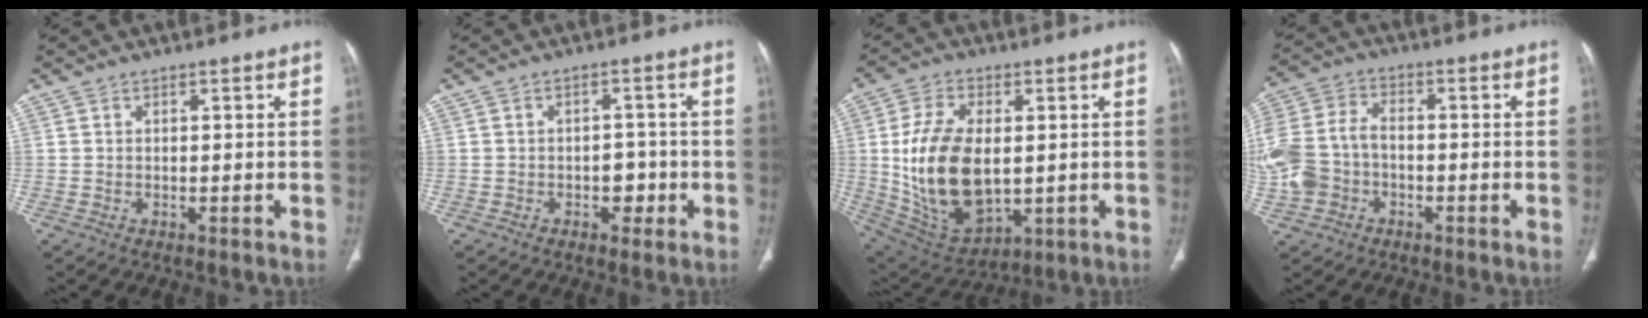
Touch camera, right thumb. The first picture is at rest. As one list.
[{"total": 3.7, "force": [-1.3, 2.6, 2.3], "torque": [-0.010, 0.014, -0.017]}, {"total": 18.8, "force": [0.3, 11.0, 15.3], "torque": [-0.283, -0.010, 0.029]}, {"total": 12.3, "force": [-2.9, 9.4, 7.4], "torque": [-0.168, 0.031, -0.061]}]